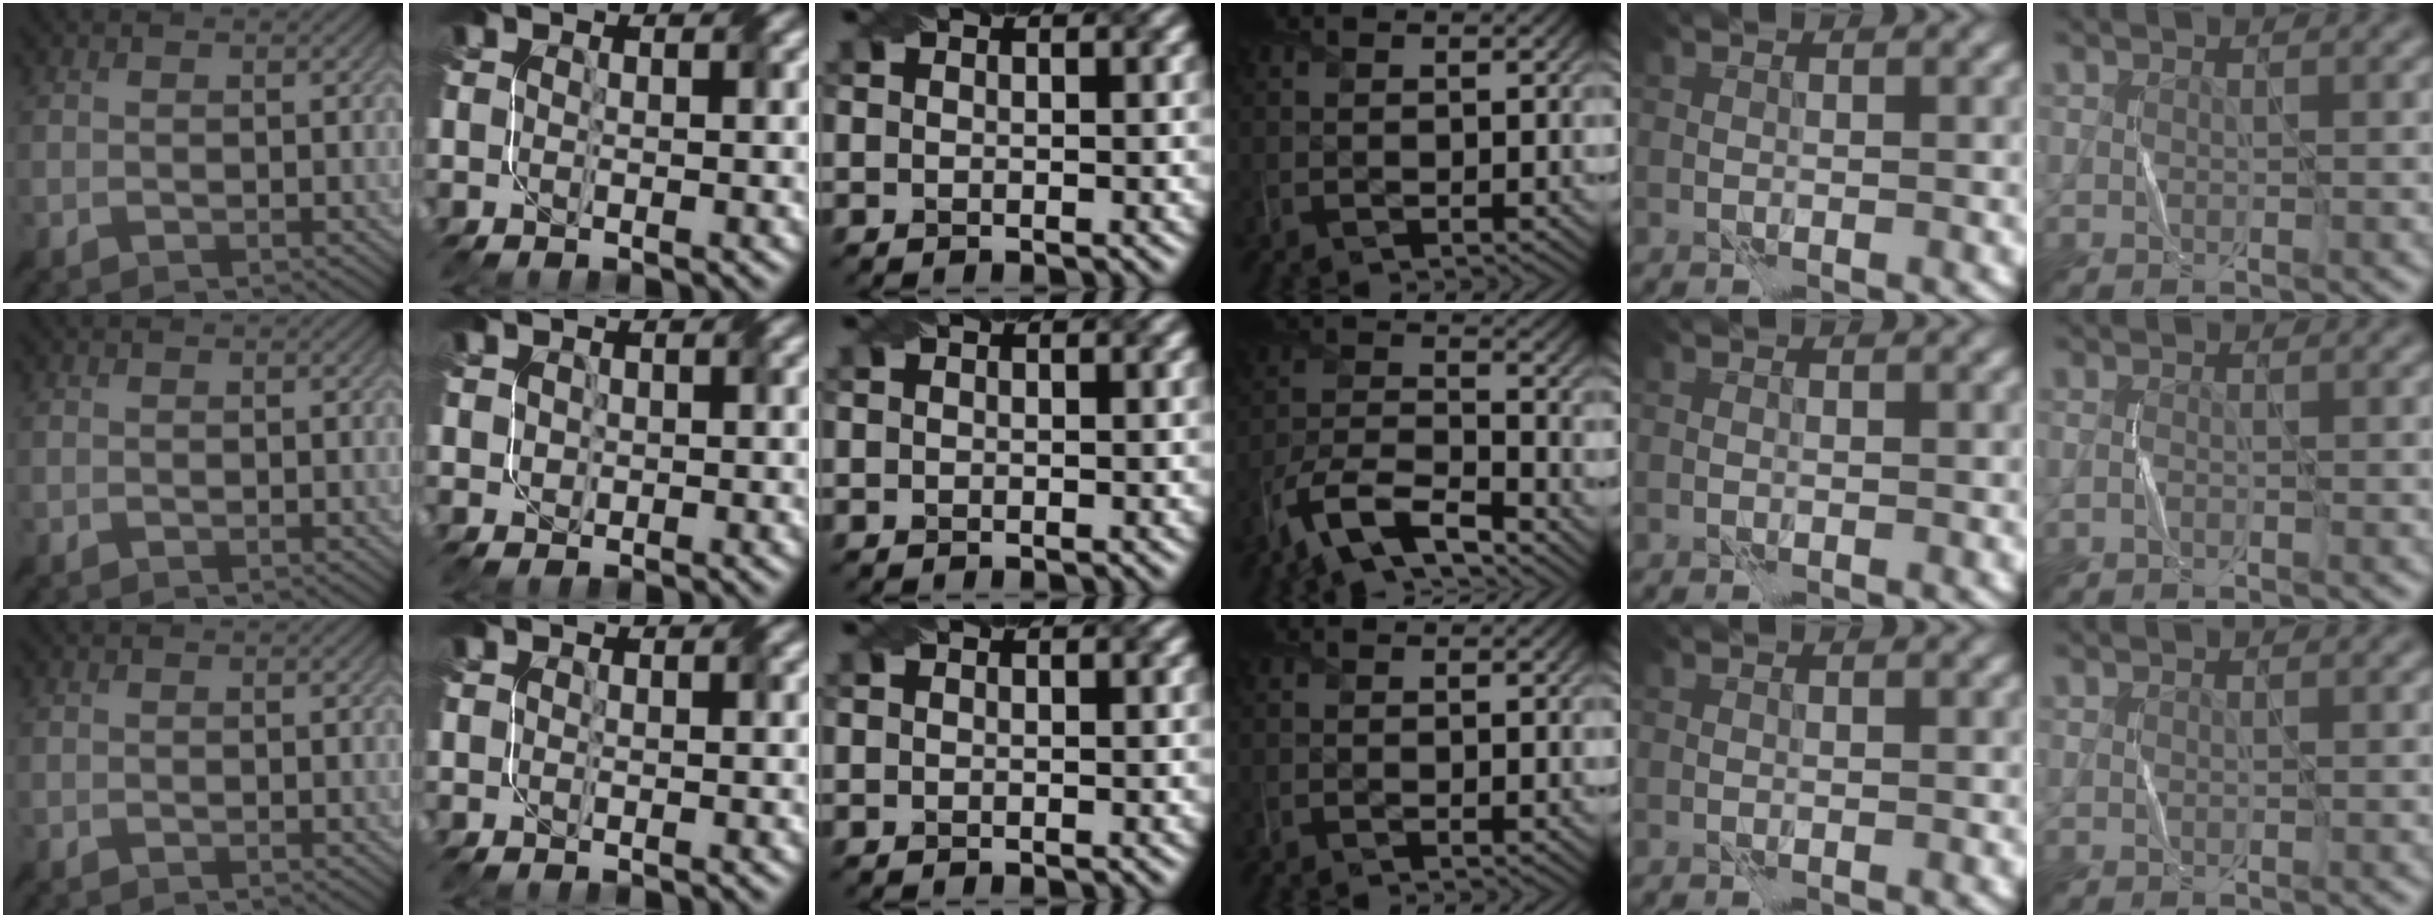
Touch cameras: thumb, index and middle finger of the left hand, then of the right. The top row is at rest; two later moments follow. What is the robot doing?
{"motion": "fold", "object": "file"}